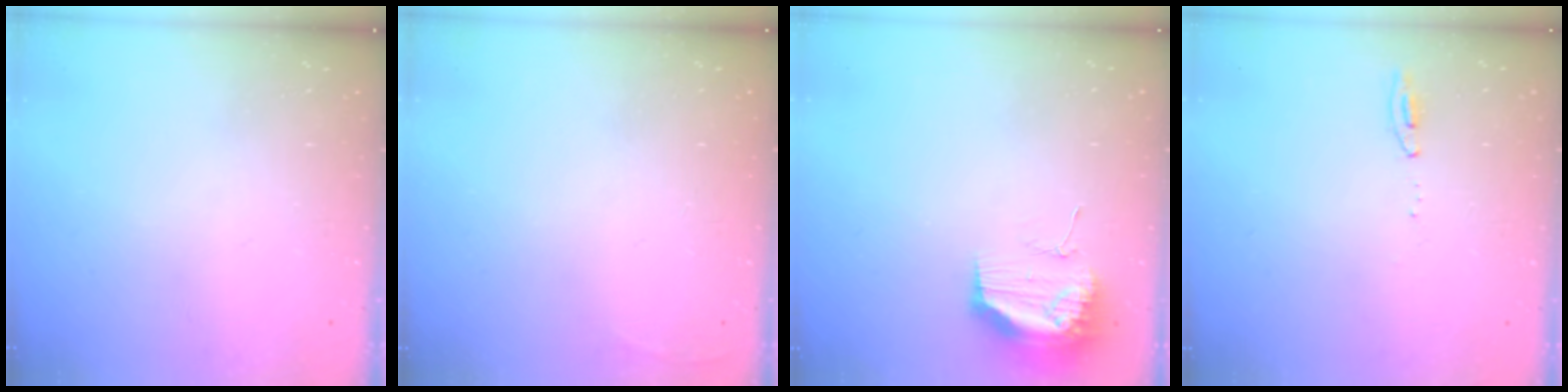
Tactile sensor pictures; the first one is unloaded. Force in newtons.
{"total": 2.7, "press": 2.6, "slide": 1.0}
{"total": 17.9, "press": 13.8, "slide": 11.4}
{"total": 6.0, "press": 5.8, "slide": 1.5}